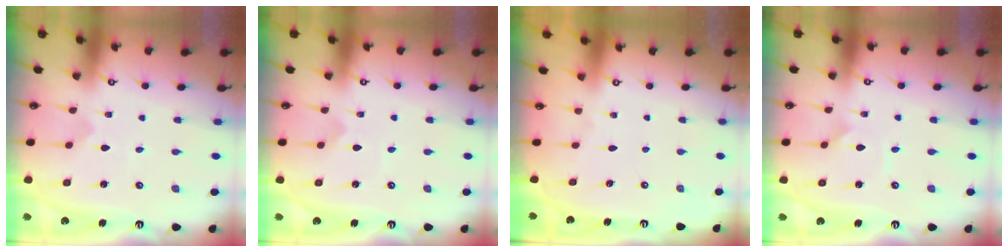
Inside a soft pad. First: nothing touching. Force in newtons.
{"total": 0.8, "press": 0.8, "slide": 0.1}
{"total": 0.0}
{"total": 1.0, "press": 1.0, "slide": 0.0}